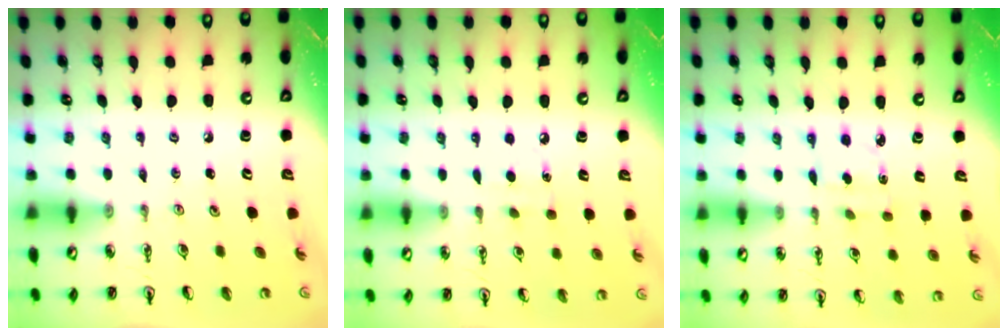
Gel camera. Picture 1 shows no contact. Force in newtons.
{"total": 6.2, "press": 6.2, "slide": 0.7}
{"total": 2.9, "press": 2.8, "slide": 0.7}